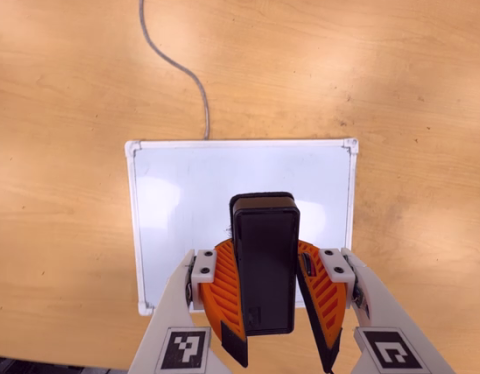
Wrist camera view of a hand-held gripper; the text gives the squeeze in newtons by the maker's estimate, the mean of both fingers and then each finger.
{"total": 9.6, "left": 9.8, "right": 9.5}